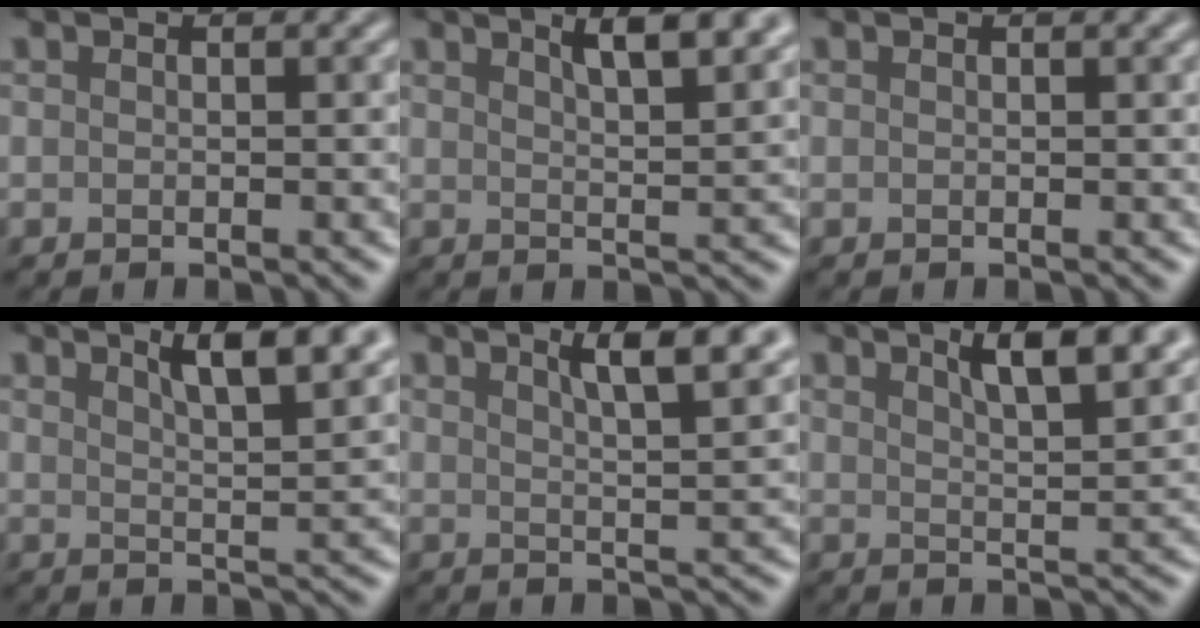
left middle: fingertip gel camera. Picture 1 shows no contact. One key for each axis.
{"total": 6.2, "fx": 4.0, "fy": 2.0, "fz": 4.3, "tx": -0.032, "ty": 0.029, "tz": 0.040}
{"total": 0.9, "fx": 0.5, "fy": 0.3, "fz": 0.7, "tx": -0.009, "ty": 0.000, "tz": 0.003}
{"total": 7.3, "fx": 4.6, "fy": 2.0, "fz": 5.3, "tx": -0.045, "ty": 0.026, "tz": 0.050}
{"total": 6.4, "fx": 3.8, "fy": 1.6, "fz": 4.9, "tx": -0.041, "ty": 0.024, "tz": 0.042}
{"total": 6.5, "fx": 4.0, "fy": 1.7, "fz": 4.8, "tx": -0.044, "ty": 0.024, "tz": 0.046}